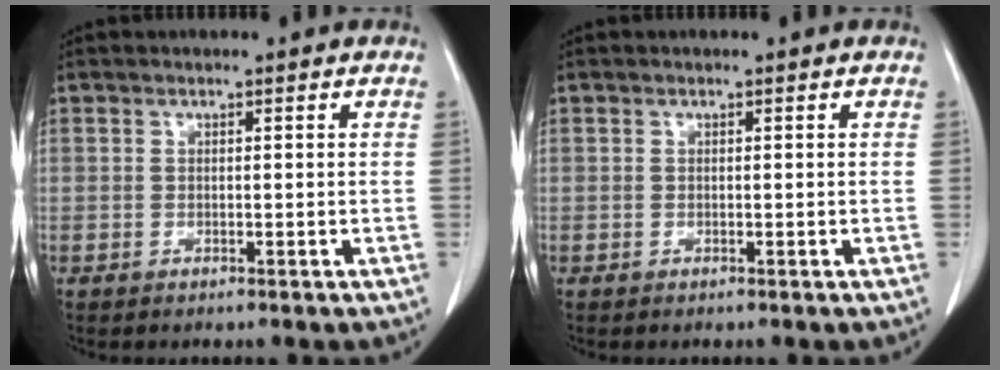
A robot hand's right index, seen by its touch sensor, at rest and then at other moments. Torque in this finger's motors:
{"motor_torque": [0.00, 0.00, 0.00, 0.00]}